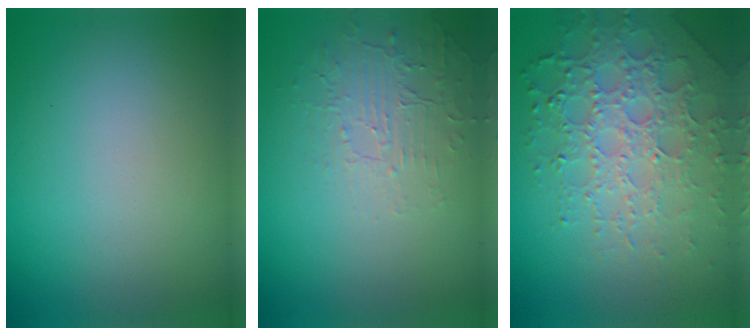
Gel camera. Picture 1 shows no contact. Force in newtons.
{"total": 1.9, "press": 0.8, "slide": 1.7}
{"total": 6.7, "press": 4.9, "slide": 4.5}